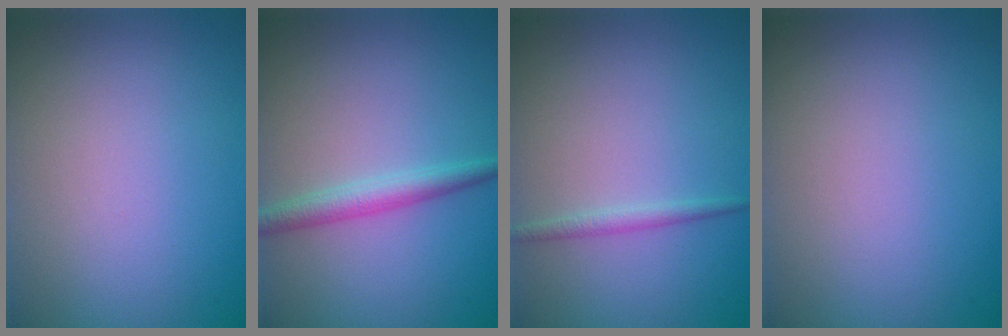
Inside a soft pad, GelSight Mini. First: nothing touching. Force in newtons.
{"total": 2.4, "press": 2.4, "slide": 0.1}
{"total": 1.1, "press": 1.1, "slide": 0.1}
{"total": 0.0}